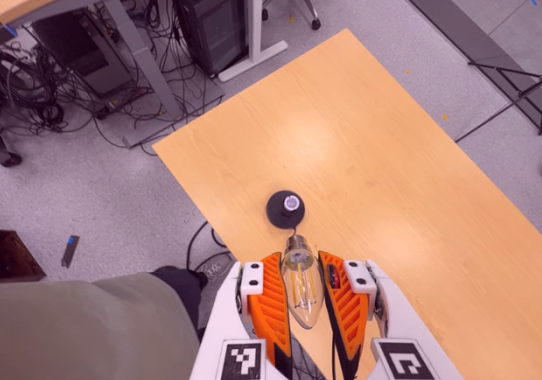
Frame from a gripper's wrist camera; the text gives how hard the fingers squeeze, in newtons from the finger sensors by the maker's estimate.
{"total": 19.0, "left": 20.9, "right": 17.1}